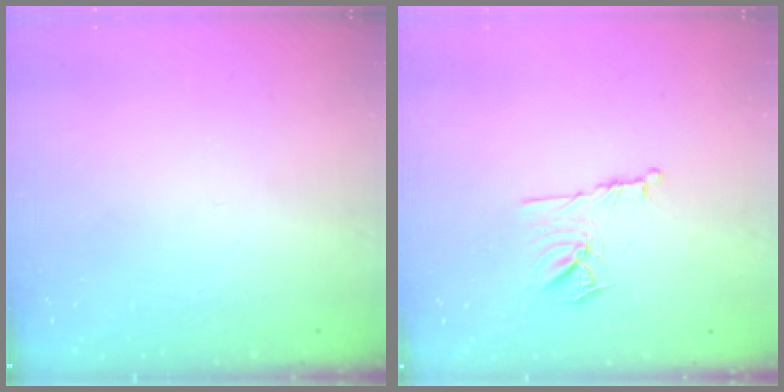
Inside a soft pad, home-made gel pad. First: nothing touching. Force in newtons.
{"total": 9.6, "press": 9.6, "slide": 0.9}